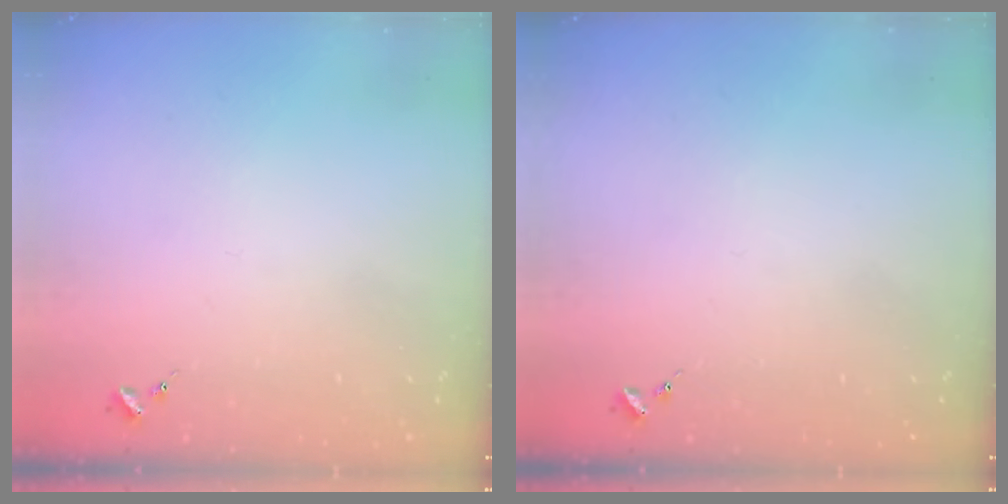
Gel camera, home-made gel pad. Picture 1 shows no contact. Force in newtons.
{"total": 0.0}